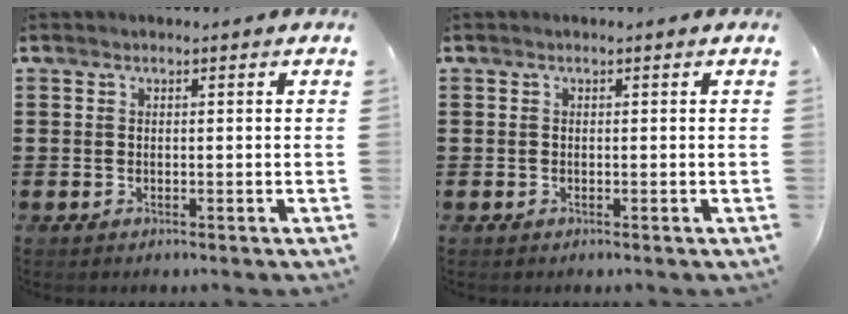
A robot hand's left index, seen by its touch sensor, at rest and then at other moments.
{"total": 0.0}